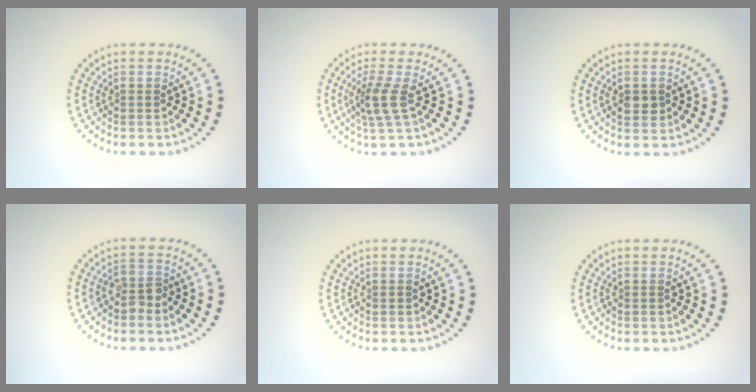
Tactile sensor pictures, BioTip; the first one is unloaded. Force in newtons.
{"total": 2.6, "press": 2.0, "slide": 1.7}
{"total": 1.7, "press": 1.7, "slide": 0.2}
{"total": 1.8, "press": 1.6, "slide": 0.8}
{"total": 0.0}
{"total": 0.0}